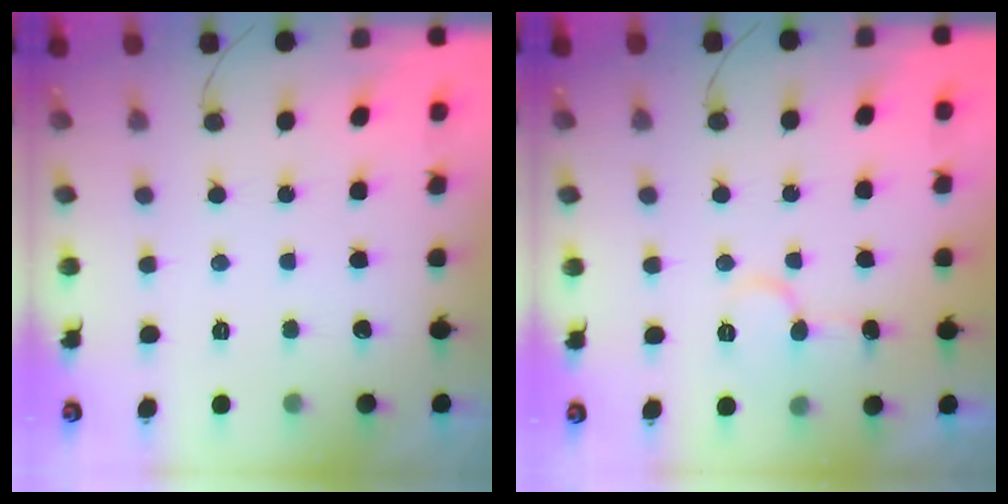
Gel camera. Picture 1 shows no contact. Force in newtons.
{"total": 7.3, "press": 7.2, "slide": 0.7}